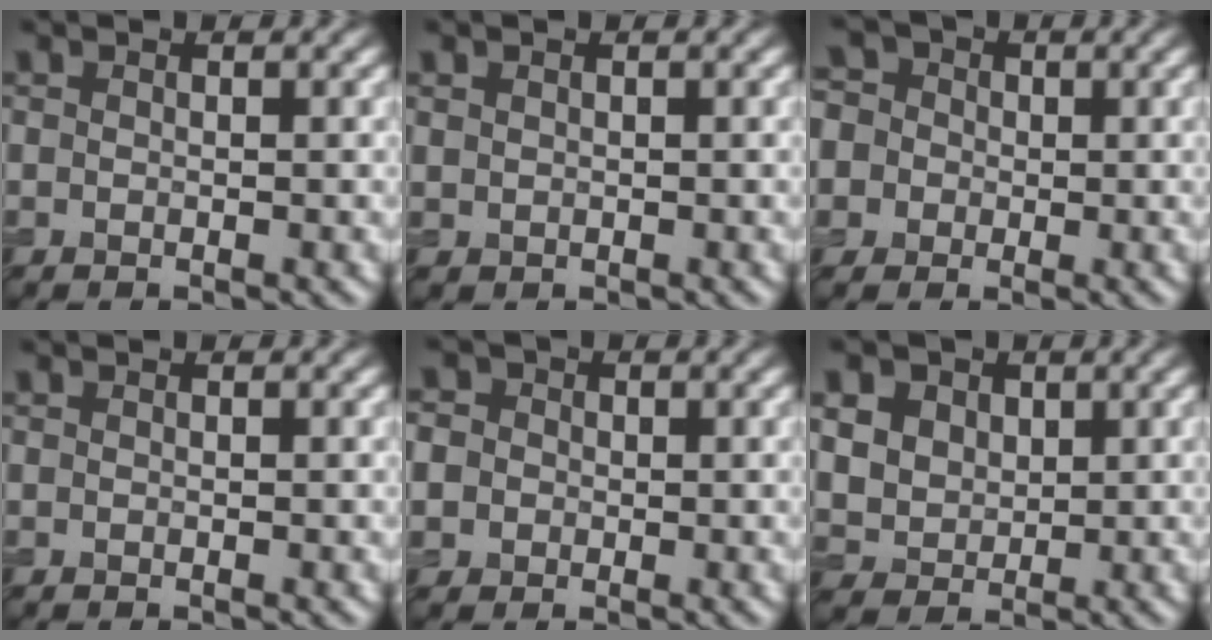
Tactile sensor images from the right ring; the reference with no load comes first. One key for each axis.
{"total": 0.7, "fx": 0.2, "fy": 0.6, "fz": 0.1, "tx": 0.001, "ty": -0.003, "tz": 0.006}
{"total": 8.0, "fx": 0.6, "fy": 7.3, "fz": 3.1, "tx": -0.060, "ty": 0.037, "tz": -0.035}
{"total": 0.0}
{"total": 6.4, "fx": 0.9, "fy": 5.9, "fz": 2.4, "tx": -0.056, "ty": 0.036, "tz": -0.021}
{"total": 9.4, "fx": 4.1, "fy": 7.2, "fz": 4.4, "tx": -0.110, "ty": 0.026, "tz": 0.063}